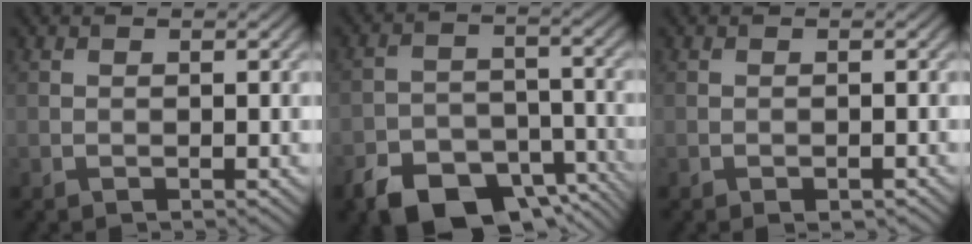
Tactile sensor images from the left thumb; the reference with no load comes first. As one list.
[{"total": 10.7, "force": [-7.4, 5.6, 5.4], "torque": [-0.090, -0.020, -0.126]}, {"total": 0.8, "force": [-0.6, 0.3, 0.5], "torque": [-0.006, -0.002, -0.008]}]